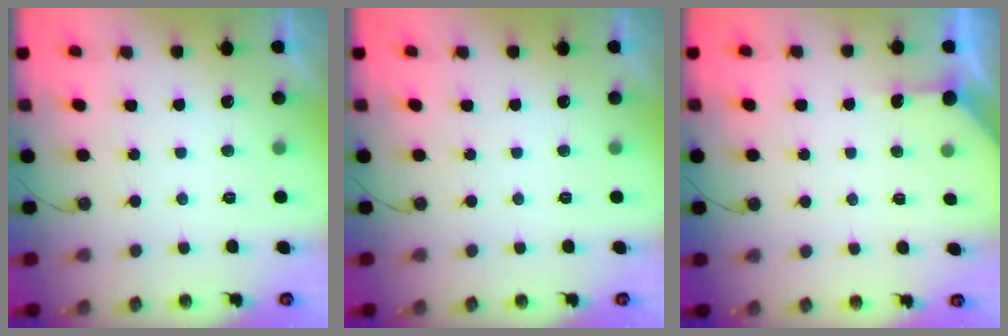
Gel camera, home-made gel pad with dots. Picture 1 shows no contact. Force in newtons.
{"total": 0.0}
{"total": 2.4, "press": 2.4, "slide": 0.3}